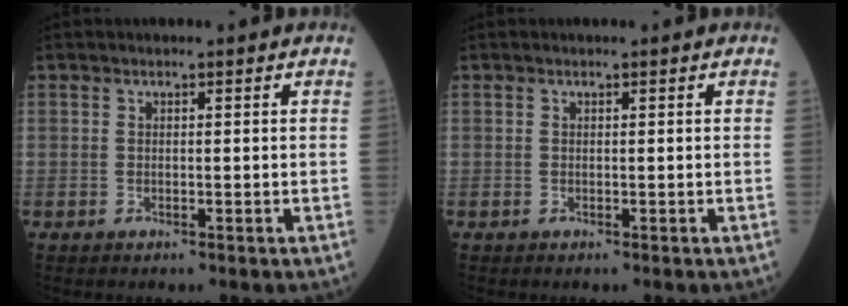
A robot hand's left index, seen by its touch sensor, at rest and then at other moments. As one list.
[{"total": 0.0}]